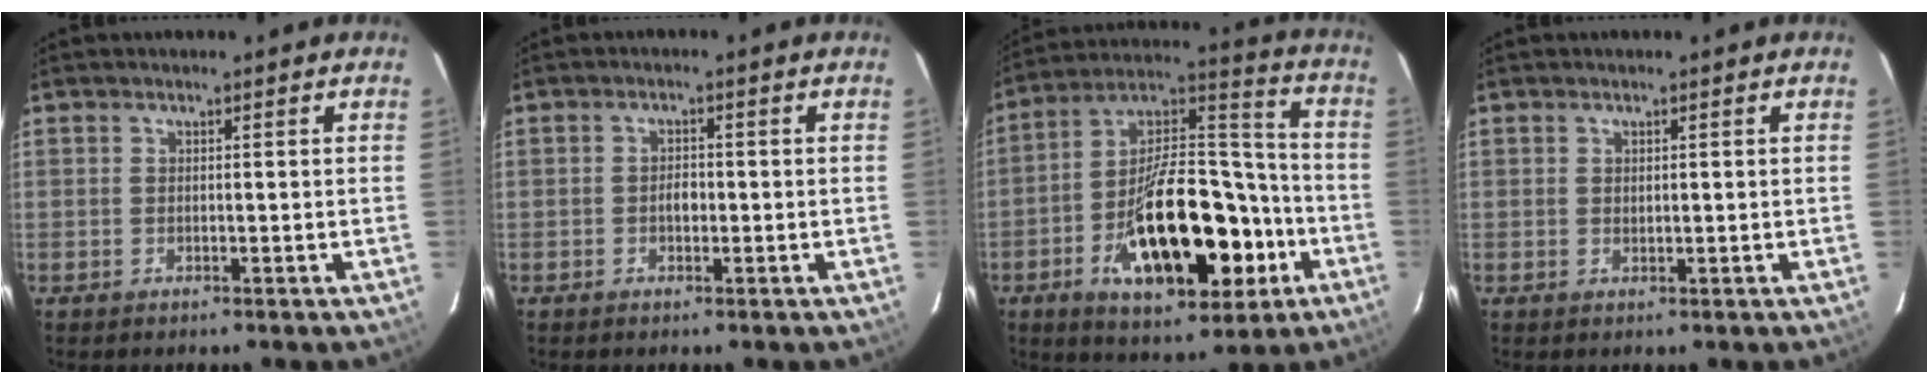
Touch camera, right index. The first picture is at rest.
{"total": 2.1, "force": [-0.5, 1.4, 1.4], "torque": [-0.026, 0.005, -0.010]}
{"total": 24.4, "force": [-8.8, 11.3, 19.8], "torque": [-0.341, 0.020, -0.127]}
{"total": 0.6, "force": [0.3, 0.4, 0.4], "torque": [-0.007, 0.003, 0.006]}